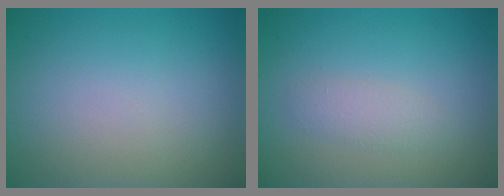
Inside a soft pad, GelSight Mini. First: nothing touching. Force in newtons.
{"total": 1.5, "press": 1.5, "slide": 0.1}